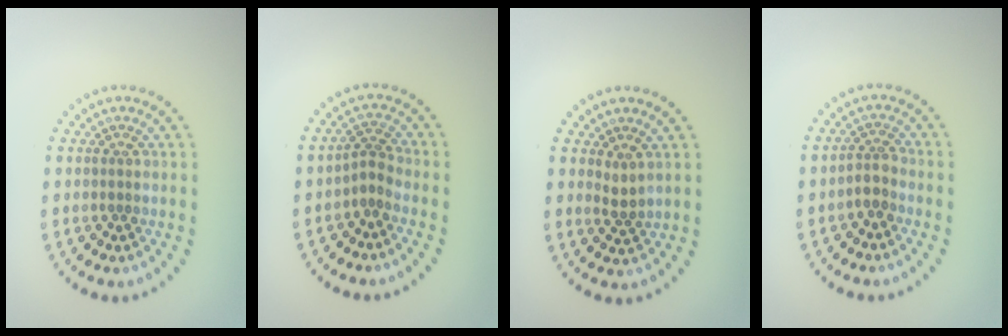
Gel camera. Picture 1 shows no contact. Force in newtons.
{"total": 1.8, "press": 1.2, "slide": 1.3}
{"total": 1.2, "press": 0.9, "slide": 0.8}
{"total": 1.9, "press": 1.4, "slide": 1.2}